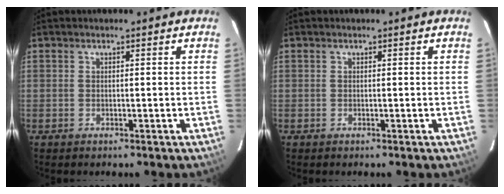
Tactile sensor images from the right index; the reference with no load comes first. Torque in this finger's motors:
{"motor_torque": [0.08, 0.04, 0.03, 0.00]}